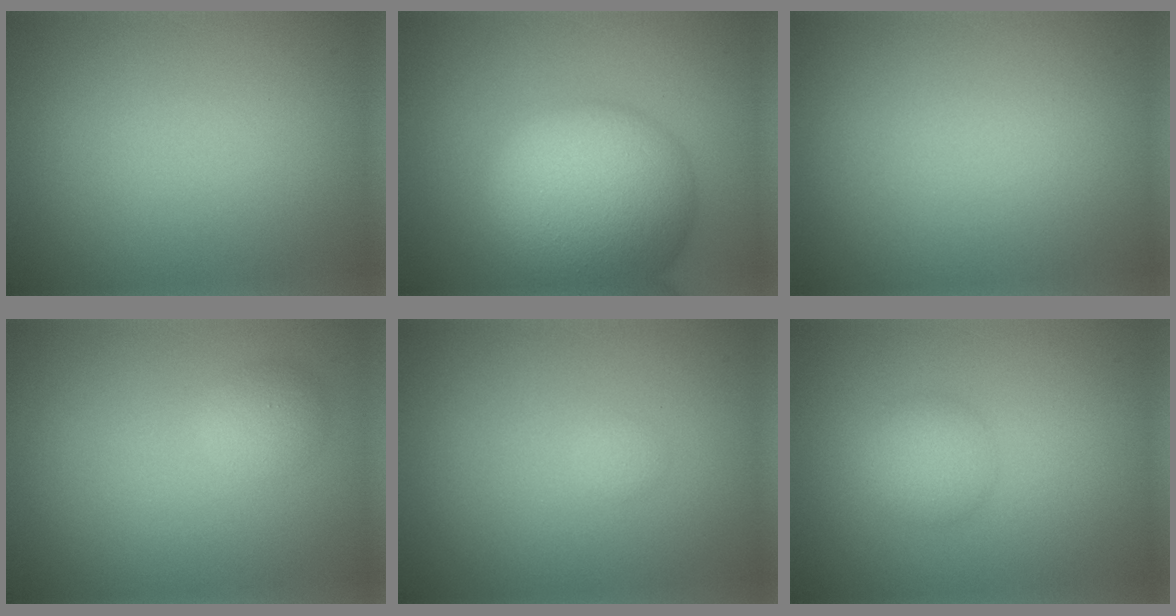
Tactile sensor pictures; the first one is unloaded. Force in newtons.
{"total": 12.0, "press": 11.9, "slide": 0.7}
{"total": 0.0}
{"total": 1.7, "press": 1.7, "slide": 0.1}
{"total": 0.6, "press": 0.6, "slide": 0.0}
{"total": 2.5, "press": 2.4, "slide": 0.2}